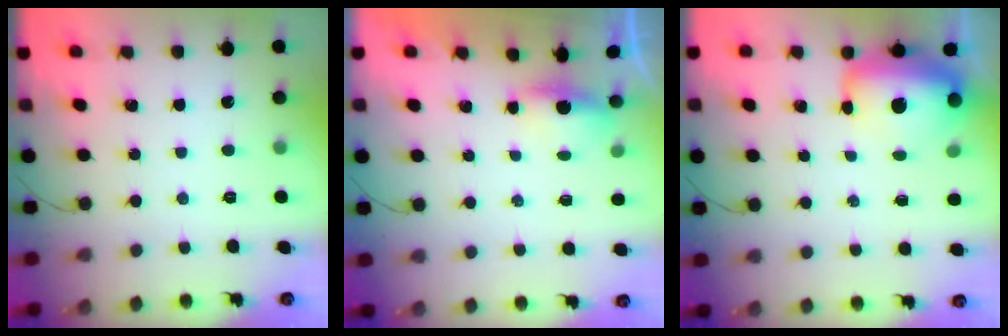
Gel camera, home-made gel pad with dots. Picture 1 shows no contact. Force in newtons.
{"total": 3.3, "press": 3.1, "slide": 1.1}
{"total": 19.2, "press": 15.8, "slide": 11.0}